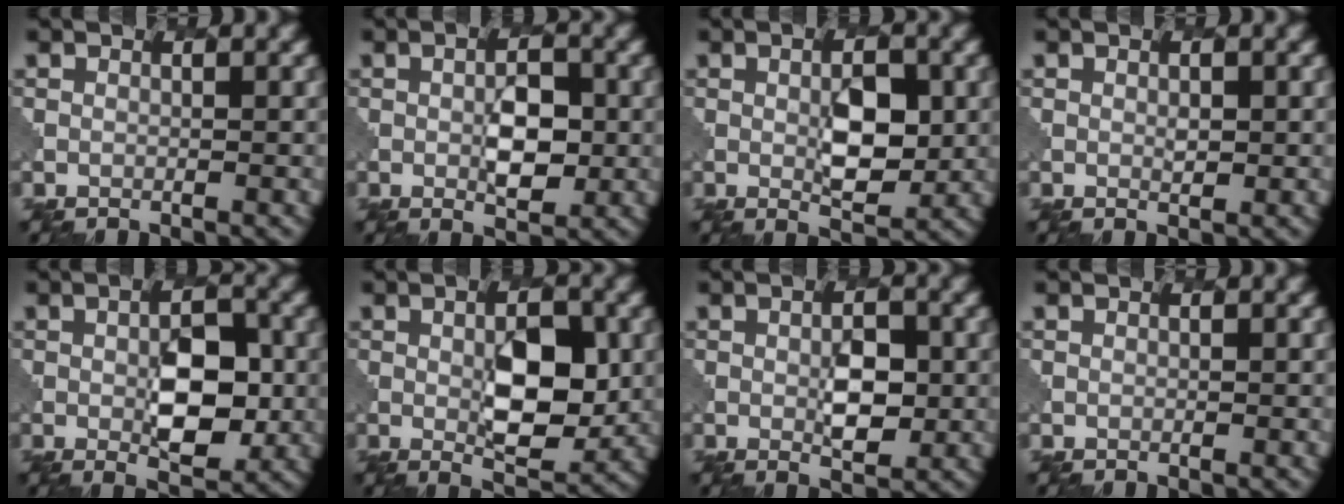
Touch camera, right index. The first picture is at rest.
{"total": 3.4, "force": [-0.1, 1.6, 3.0], "torque": [-0.045, -0.001, 0.002]}
{"total": 4.1, "force": [0.3, 1.8, 3.7], "torque": [-0.060, -0.004, 0.009]}
{"total": 0.7, "force": [0.4, 0.3, 0.5], "torque": [-0.008, -0.004, 0.009]}
{"total": 5.3, "force": [-0.3, 2.4, 4.7], "torque": [-0.071, -0.003, -0.001]}
{"total": 5.9, "force": [0.2, 2.4, 5.3], "torque": [-0.081, -0.006, 0.008]}
{"total": 3.1, "force": [0.1, 1.5, 2.7], "torque": [-0.041, -0.004, 0.005]}
{"total": 0.0}